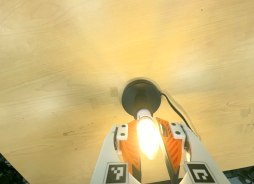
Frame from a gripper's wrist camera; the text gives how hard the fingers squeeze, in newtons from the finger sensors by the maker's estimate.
{"total": 14.0, "left": 13.5, "right": 14.5}